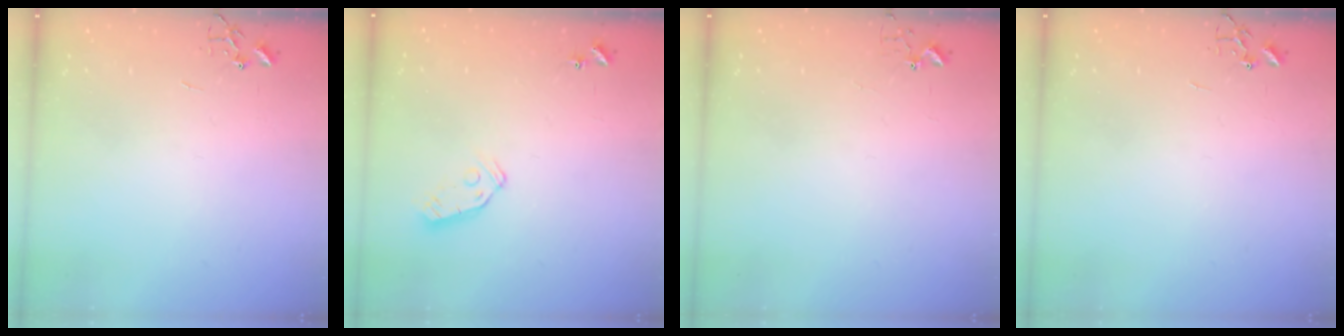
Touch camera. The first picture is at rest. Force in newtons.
{"total": 6.5, "press": 6.5, "slide": 0.4}
{"total": 2.7, "press": 2.7, "slide": 0.2}
{"total": 0.0}